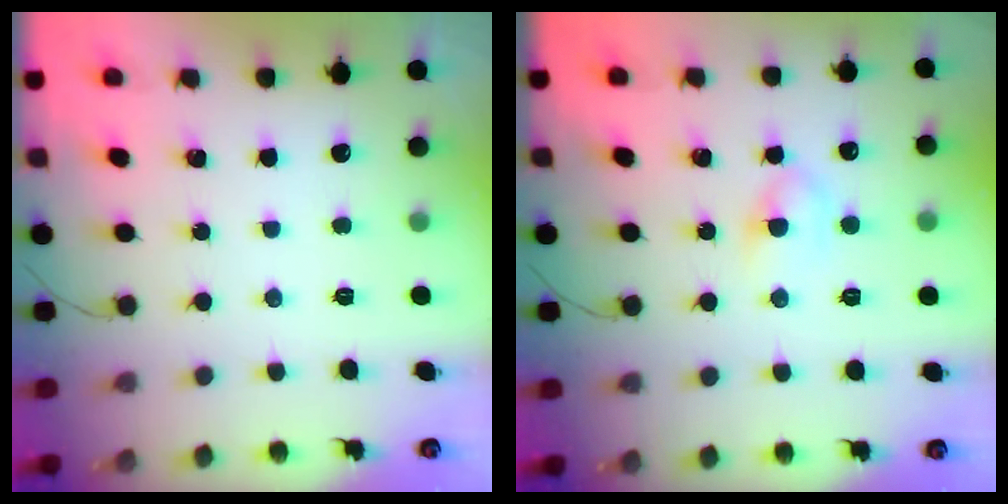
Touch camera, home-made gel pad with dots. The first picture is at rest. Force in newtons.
{"total": 5.0, "press": 4.9, "slide": 1.1}